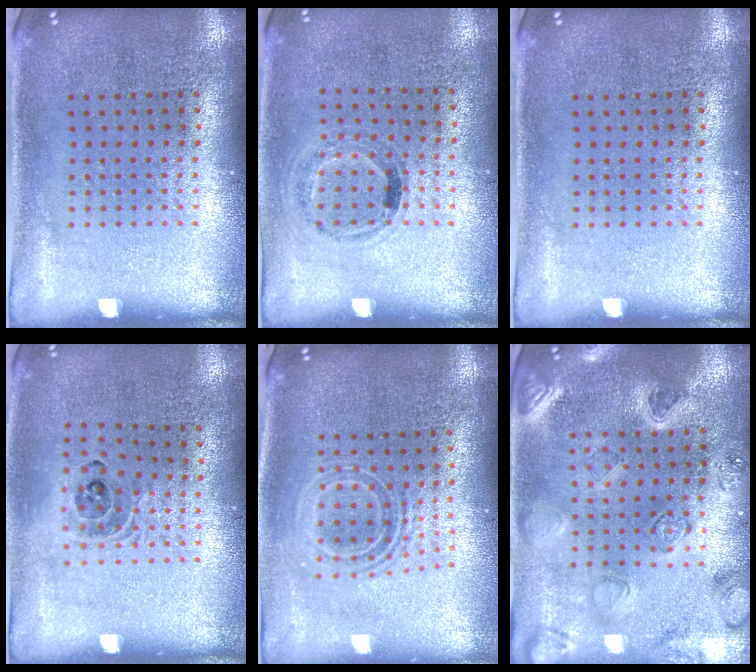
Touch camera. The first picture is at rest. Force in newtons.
{"total": 0.9, "press": 0.7, "slide": 0.6}
{"total": 0.0}
{"total": 1.1, "press": 1.0, "slide": 0.4}
{"total": 1.7, "press": 1.3, "slide": 1.1}
{"total": 2.2, "press": 2.2, "slide": 0.2}